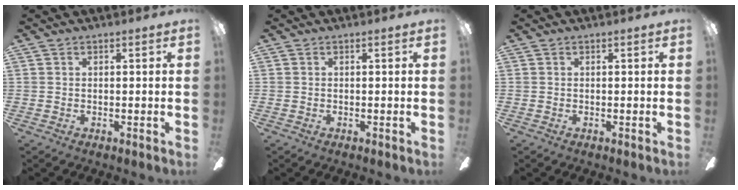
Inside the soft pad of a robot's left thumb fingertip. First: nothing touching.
{"total": 0.0}
{"total": 0.0}